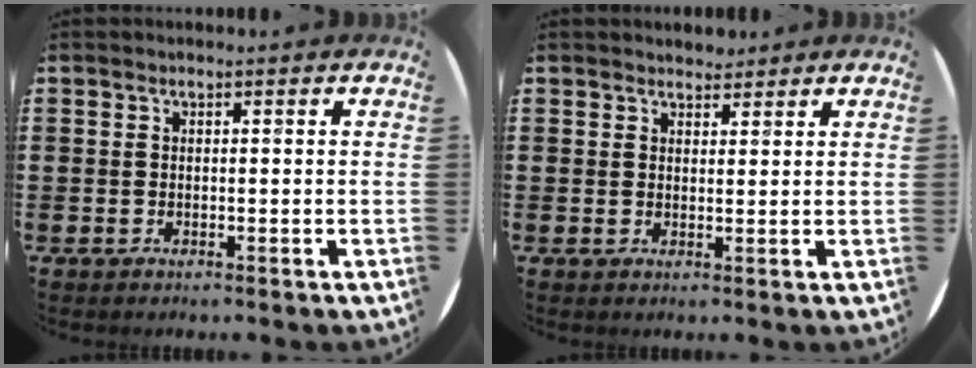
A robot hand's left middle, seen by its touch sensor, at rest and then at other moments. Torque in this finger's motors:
{"motor_torque": [-0.07, 0.07, 0.01, 0.00]}